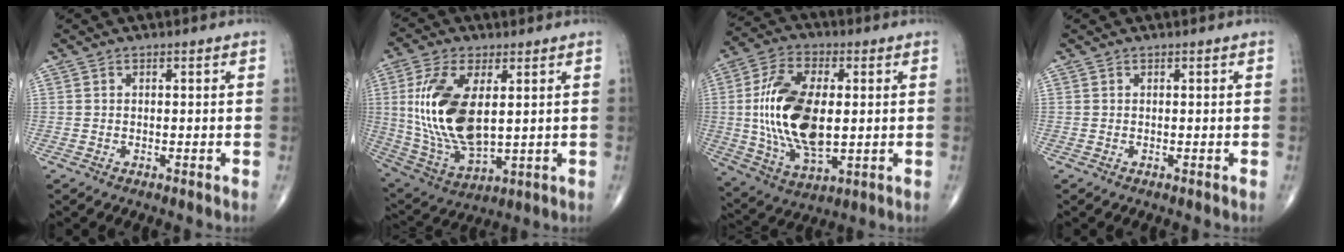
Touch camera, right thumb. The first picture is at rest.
{"total": 17.8, "force": [2.8, 8.8, 15.3], "torque": [-0.313, -0.018, 0.067]}
{"total": 19.0, "force": [0.8, 9.8, 16.2], "torque": [-0.316, -0.006, 0.021]}
{"total": 0.0}